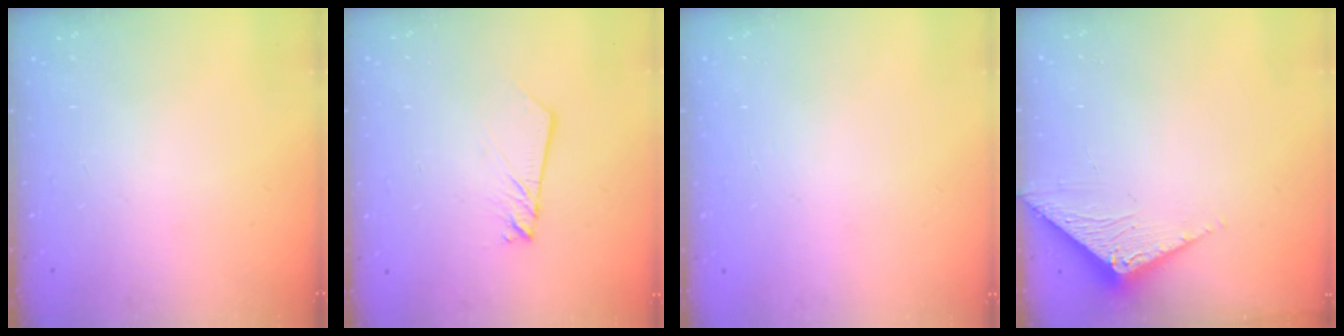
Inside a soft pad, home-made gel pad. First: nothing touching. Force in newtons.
{"total": 2.7, "press": 2.6, "slide": 0.3}
{"total": 0.0}
{"total": 3.5, "press": 3.5, "slide": 0.2}